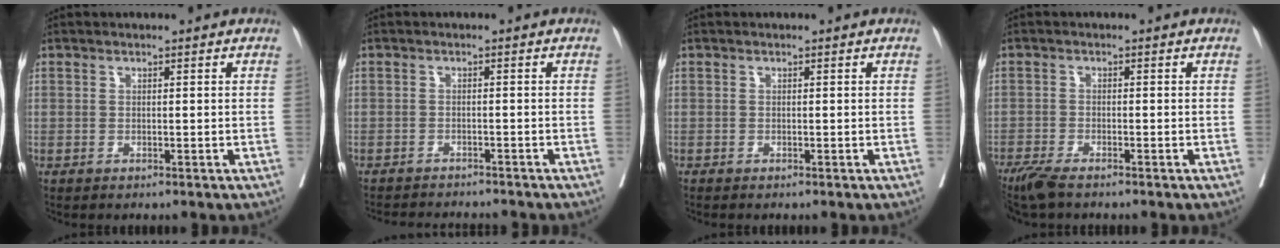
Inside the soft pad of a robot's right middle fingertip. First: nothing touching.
{"total": 7.7, "force": [-7.4, 0.5, 2.2], "torque": [-0.027, -0.008, -0.099]}
{"total": 0.0}
{"total": 4.3, "force": [-3.4, 0.7, 2.5], "torque": [-0.049, -0.011, -0.062]}